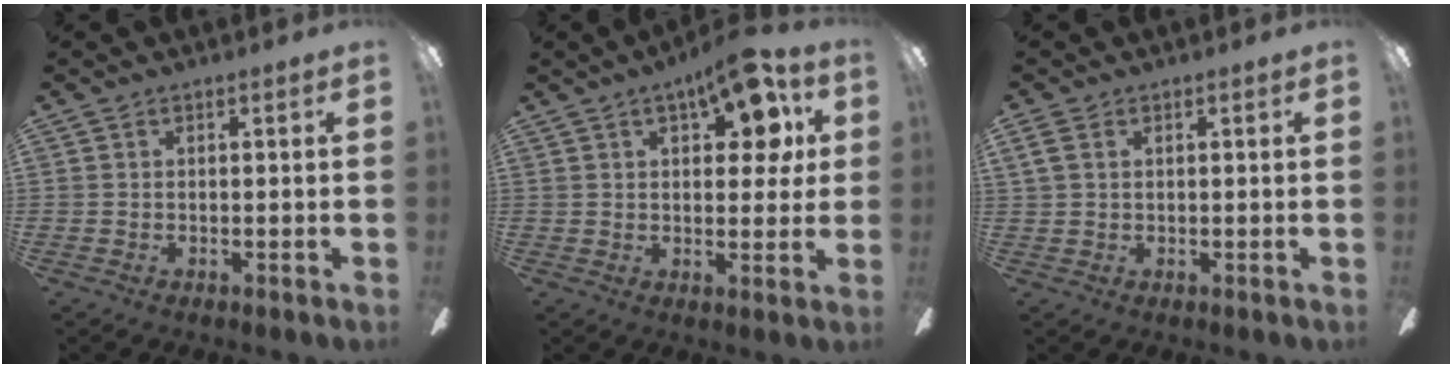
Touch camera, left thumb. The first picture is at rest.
{"total": 13.0, "force": [6.2, 5.9, 9.8], "torque": [-0.120, -0.021, 0.099]}
{"total": 3.4, "force": [1.5, 2.2, 2.0], "torque": [-0.044, 0.005, 0.029]}